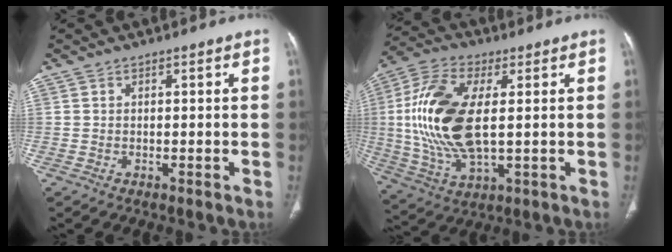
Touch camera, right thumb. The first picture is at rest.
{"total": 18.9, "force": [1.7, 8.9, 16.6], "torque": [-0.355, -0.003, 0.034]}